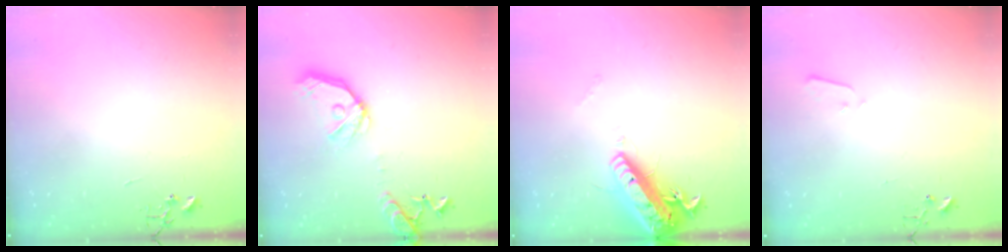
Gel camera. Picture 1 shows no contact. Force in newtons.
{"total": 16.6, "press": 16.4, "slide": 2.7}
{"total": 18.1, "press": 17.7, "slide": 3.6}
{"total": 1.9, "press": 1.9, "slide": 0.4}